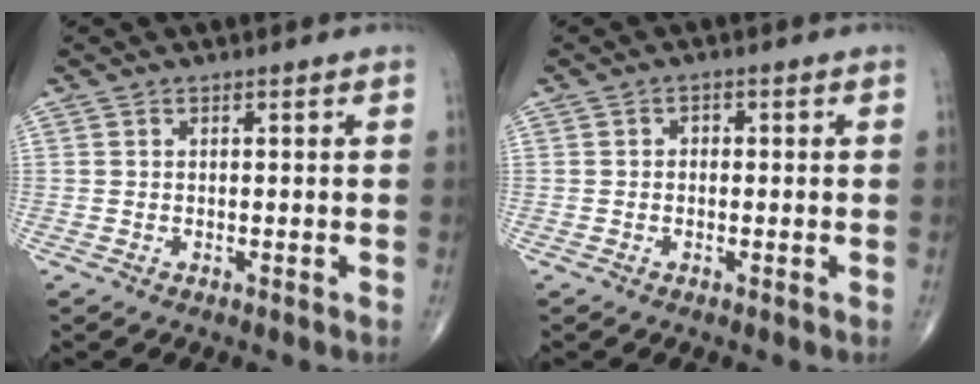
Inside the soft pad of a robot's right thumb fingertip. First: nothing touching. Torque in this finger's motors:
{"motor_torque": [0.00, -0.15, 0.04, -0.21, 0.06]}